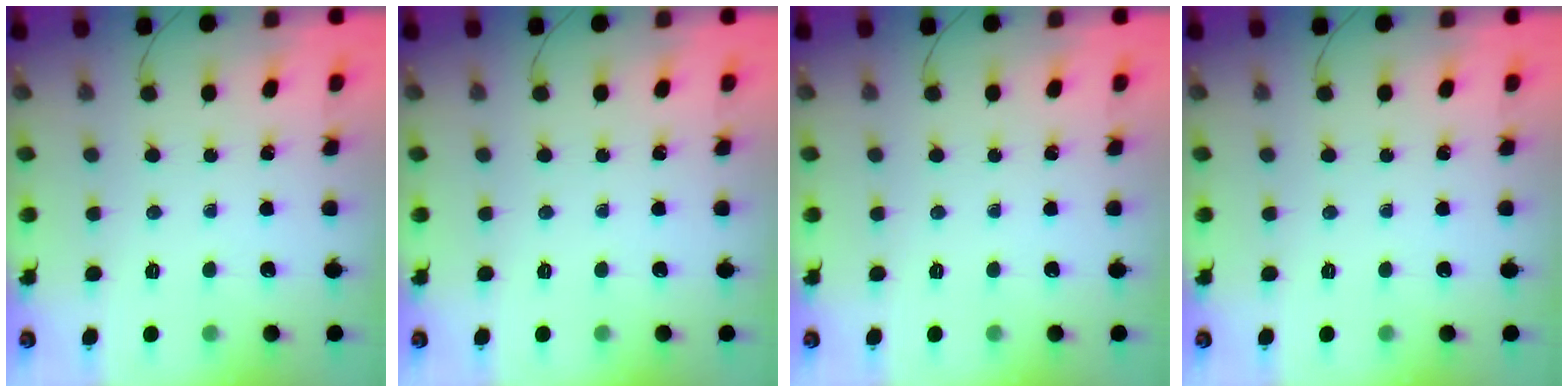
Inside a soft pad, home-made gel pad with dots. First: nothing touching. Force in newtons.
{"total": 0.0}
{"total": 0.0}
{"total": 0.0}